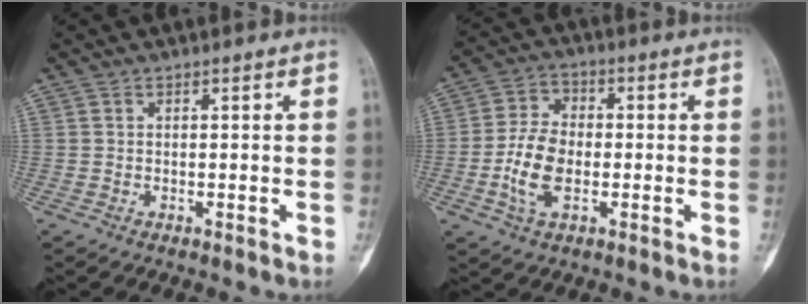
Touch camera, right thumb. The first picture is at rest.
{"total": 9.3, "force": [-1.9, 5.8, 7.0], "torque": [-0.135, 0.013, -0.042]}